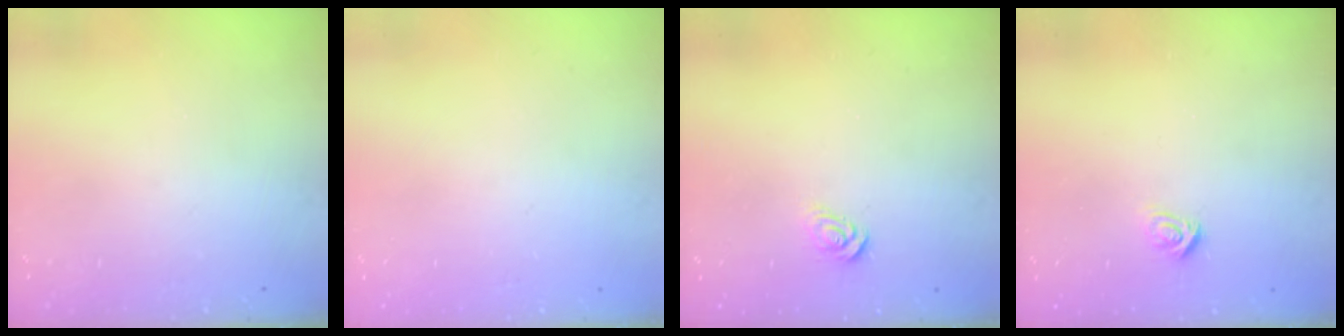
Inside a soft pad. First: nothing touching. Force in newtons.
{"total": 0.0}
{"total": 3.2, "press": 3.2, "slide": 0.3}
{"total": 3.6, "press": 3.6, "slide": 0.3}